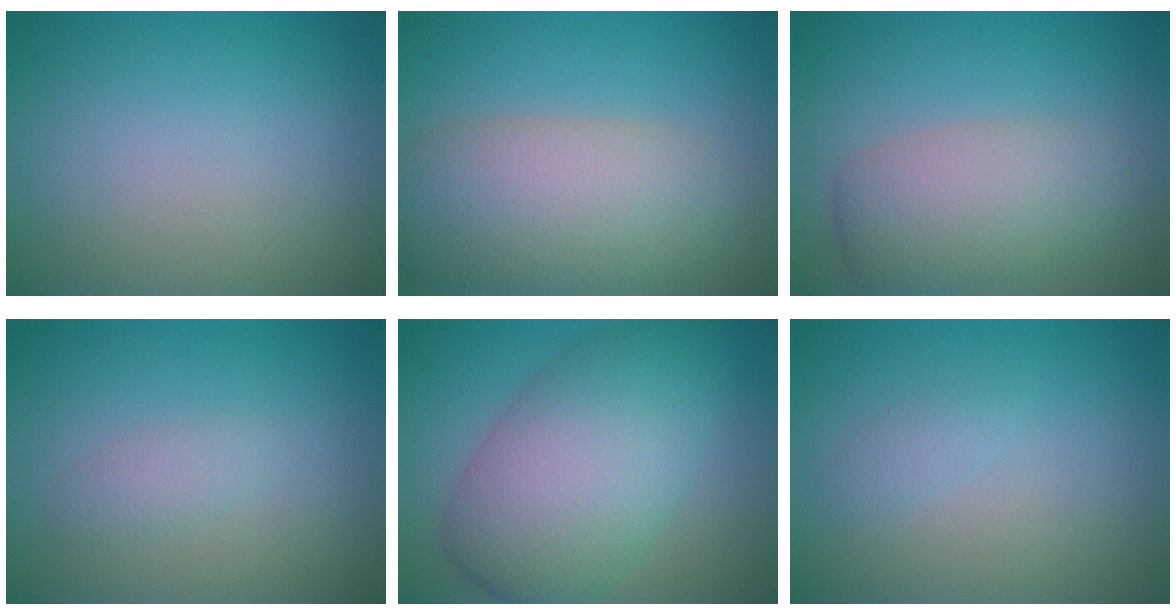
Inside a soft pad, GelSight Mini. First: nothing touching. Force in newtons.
{"total": 8.5, "press": 8.5, "slide": 0.8}
{"total": 5.3, "press": 5.3, "slide": 0.3}
{"total": 1.2, "press": 1.2, "slide": 0.0}
{"total": 9.8, "press": 9.8, "slide": 0.1}
{"total": 0.8, "press": 0.8, "slide": 0.0}